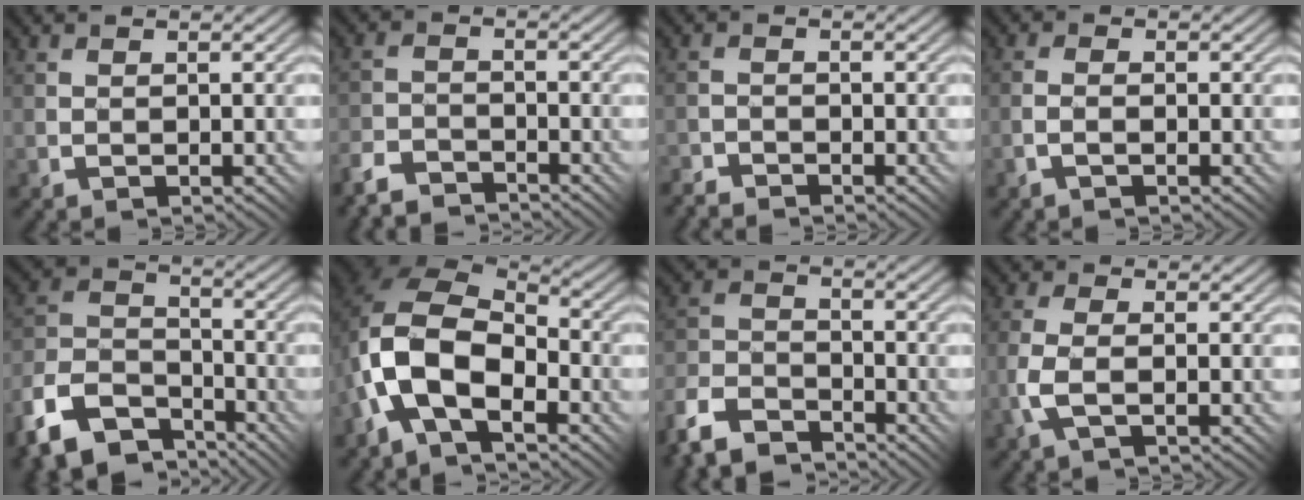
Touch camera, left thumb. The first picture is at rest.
{"total": 4.8, "force": [-4.5, 1.1, 1.0], "torque": [-0.021, 0.000, -0.099]}
{"total": 2.5, "force": [-2.5, 0.5, 0.0], "torque": [0.001, 0.005, -0.051]}
{"total": 1.7, "force": [-0.8, 0.8, 1.2], "torque": [-0.019, 0.006, -0.017]}
{"total": 11.6, "force": [-8.3, 6.1, 5.5], "torque": [-0.137, -0.017, -0.165]}
{"total": 13.0, "force": [-4.2, 7.8, 9.5], "torque": [-0.206, -0.019, -0.081]}
{"total": 8.8, "force": [-7.3, 3.6, 3.2], "torque": [-0.081, -0.008, -0.151]}
{"total": 4.5, "force": [-1.2, 2.1, 3.8], "torque": [-0.102, 0.000, -0.027]}